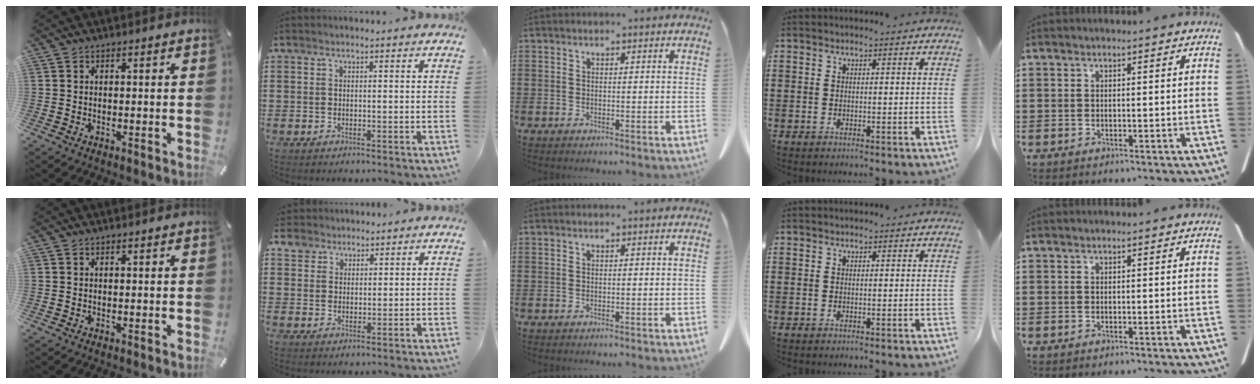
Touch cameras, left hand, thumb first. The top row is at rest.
{"index": {"total": 3.7, "force": [2.6, 2.6, 0.3], "torque": [-0.016, 0.006, 0.047]}}